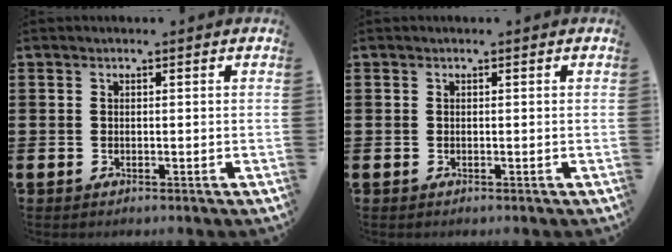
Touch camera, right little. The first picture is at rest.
{"total": 0.0}